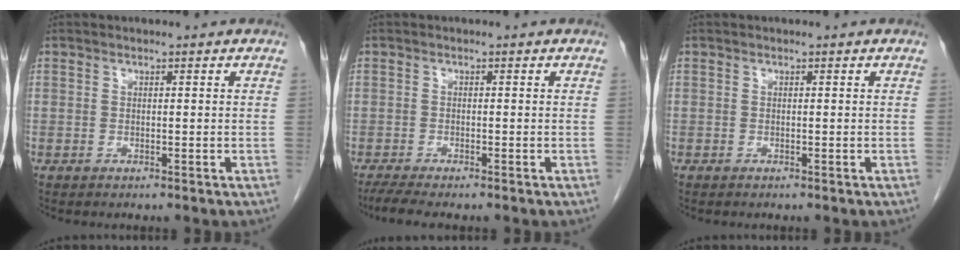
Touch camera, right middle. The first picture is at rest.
{"total": 3.6, "force": [-2.9, 0.2, 2.1], "torque": [-0.040, -0.010, -0.050]}
{"total": 0.0}